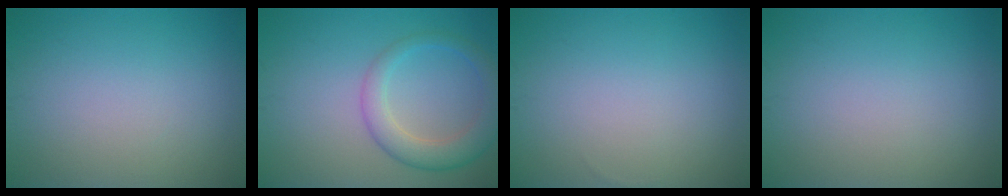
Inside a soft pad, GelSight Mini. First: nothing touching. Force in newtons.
{"total": 4.0, "press": 4.0, "slide": 0.2}
{"total": 0.0}
{"total": 0.0}